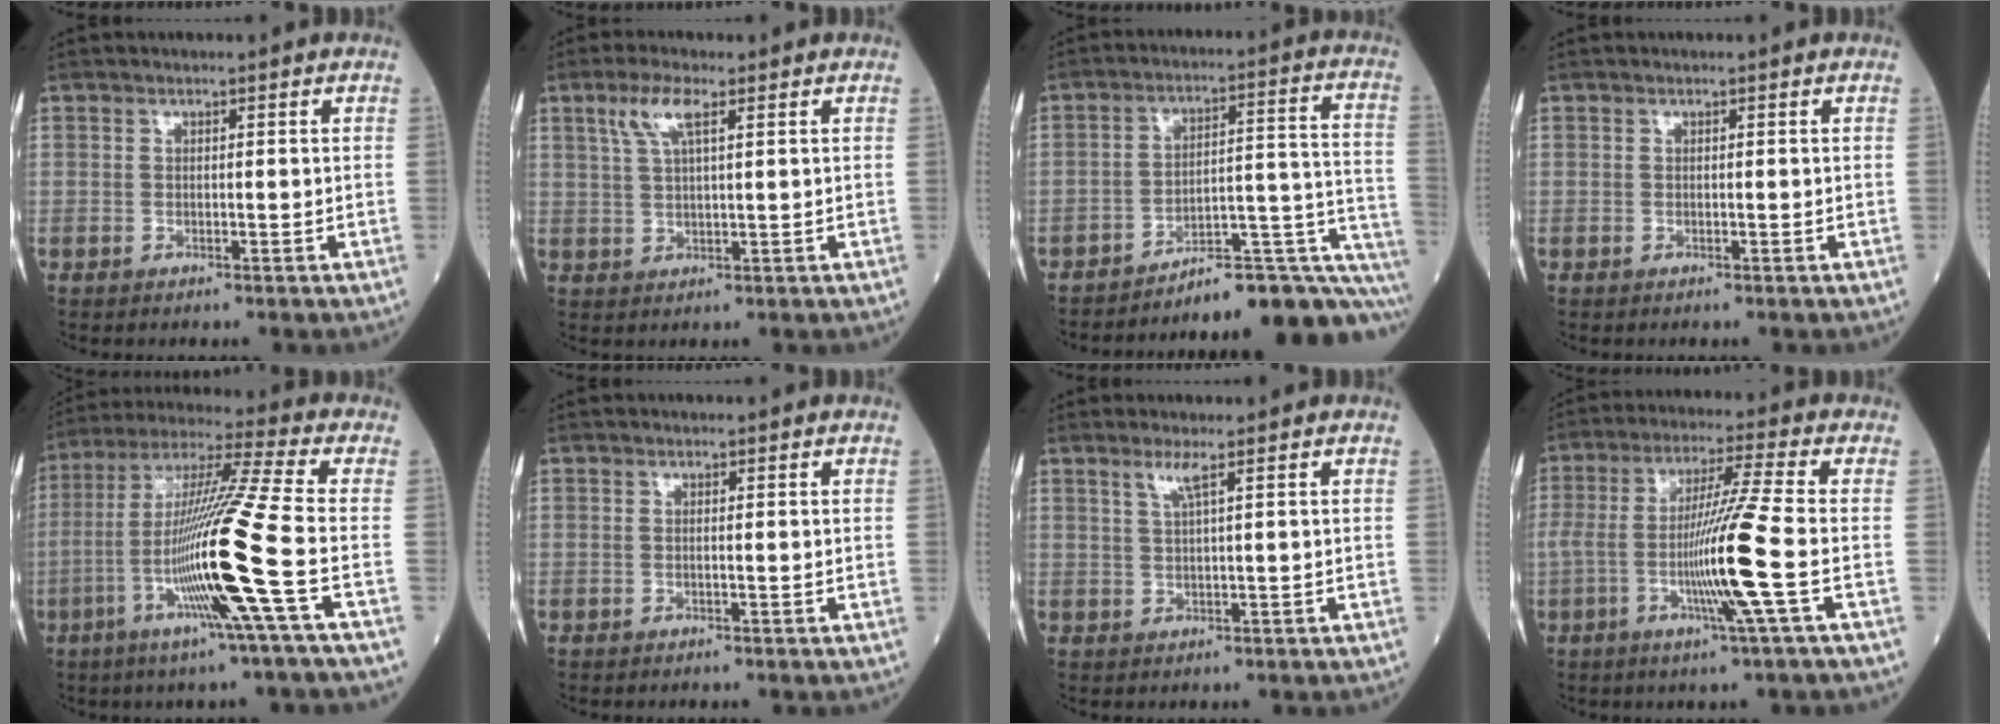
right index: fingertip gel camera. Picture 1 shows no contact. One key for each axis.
{"total": 4.8, "fx": 2.5, "fy": 0.9, "fz": 3.9, "tx": -0.090, "ty": 0.012, "tz": 0.057}
{"total": 17.7, "fx": -16.1, "fy": 0.8, "fz": 7.3, "tx": -0.033, "ty": 0.050, "tz": -0.218}
{"total": 0.0}
{"total": 17.3, "fx": -4.9, "fy": -2.5, "fz": 16.4, "tx": -0.319, "ty": -0.015, "tz": -0.100}
{"total": 0.0}
{"total": 2.1, "fx": 1.2, "fy": -0.4, "fz": 1.7, "tx": -0.042, "ty": 0.000, "tz": 0.030}
{"total": 11.3, "fx": -2.8, "fy": -2.3, "fz": 10.7, "tx": -0.211, "ty": -0.010, "tz": -0.053}